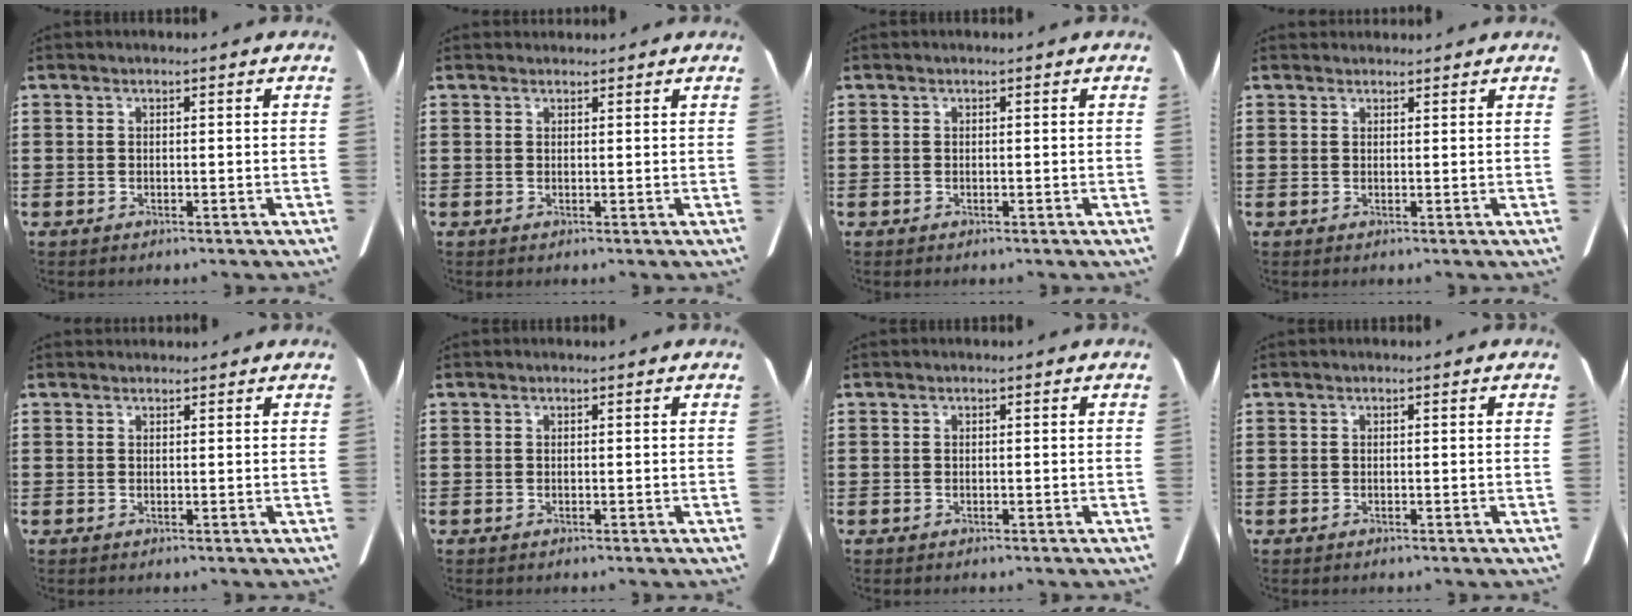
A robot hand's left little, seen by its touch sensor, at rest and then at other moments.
{"total": 0.9, "force": [0.9, 0.2, 0.0], "torque": [0.007, -0.001, 0.014]}
{"total": 0.0}
{"total": 1.1, "force": [1.1, 0.3, 0.0], "torque": [0.007, 0.000, 0.019]}
{"total": 0.9, "force": [0.8, 0.2, 0.0], "torque": [0.007, -0.001, 0.014]}
{"total": 0.0}
{"total": 0.0}
{"total": 0.0}